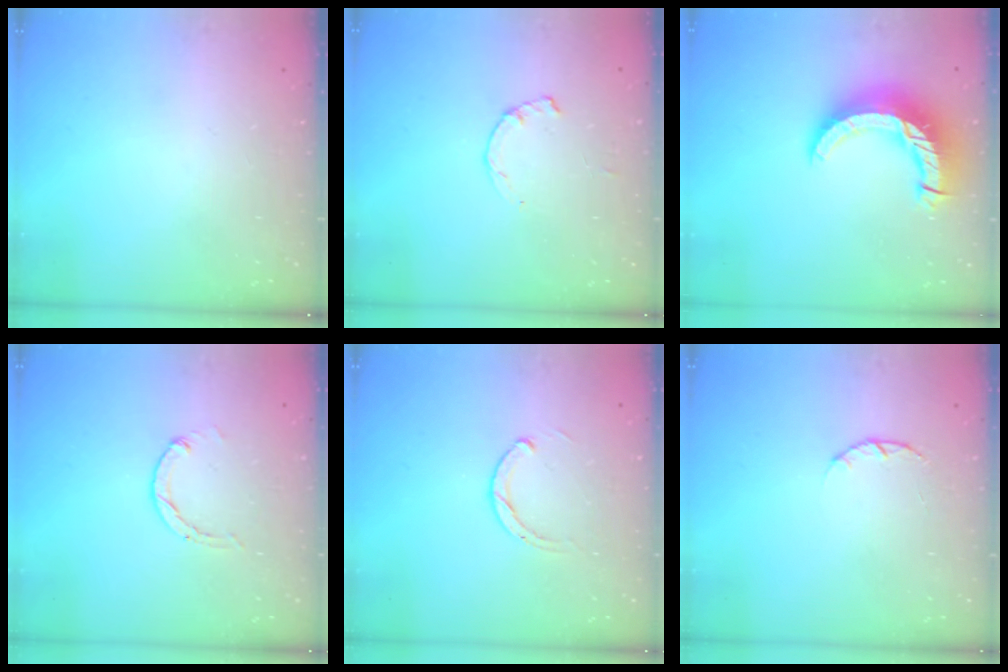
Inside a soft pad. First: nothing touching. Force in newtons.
{"total": 1.2, "press": 1.2, "slide": 0.3}
{"total": 13.7, "press": 13.7, "slide": 1.3}
{"total": 0.0}
{"total": 2.5, "press": 2.5, "slide": 0.3}
{"total": 1.4, "press": 1.3, "slide": 0.3}